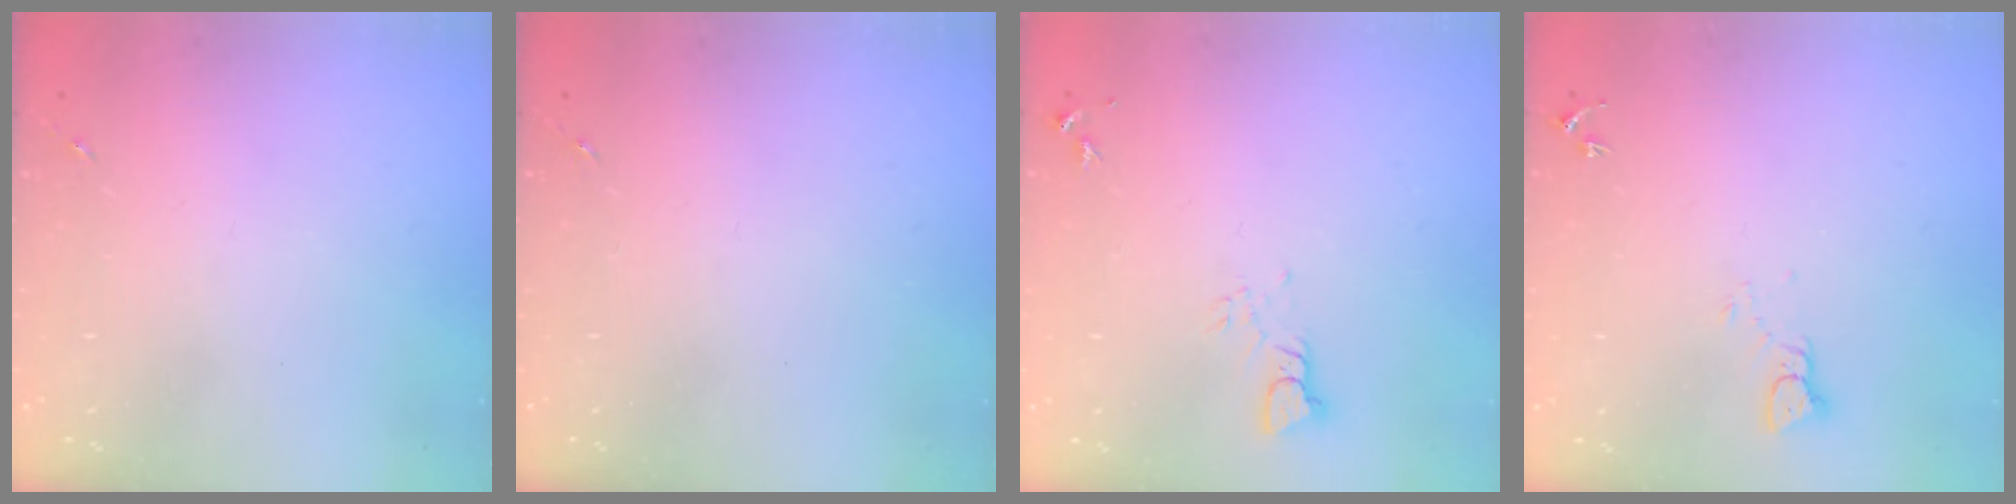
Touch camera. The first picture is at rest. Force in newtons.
{"total": 0.0}
{"total": 3.3, "press": 3.3, "slide": 0.3}
{"total": 3.1, "press": 3.1, "slide": 0.2}